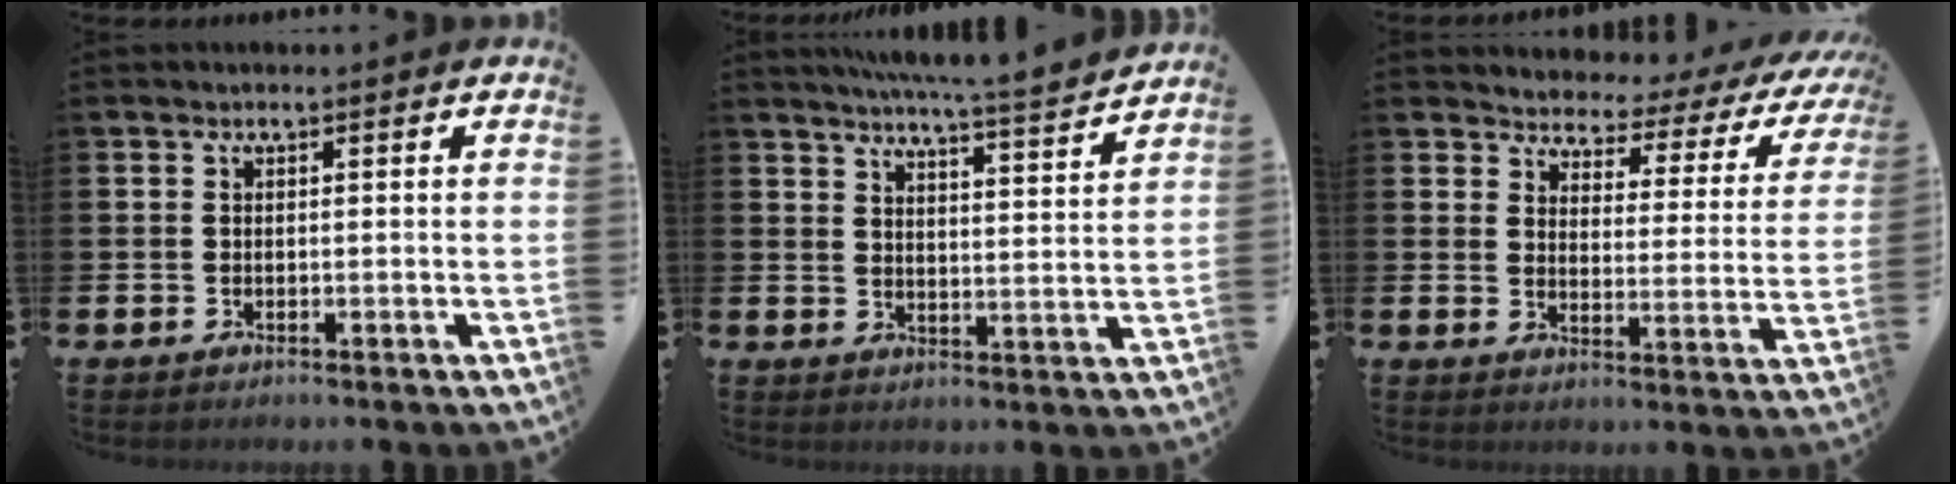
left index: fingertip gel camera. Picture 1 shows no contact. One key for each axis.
{"total": 6.6, "fx": 6.3, "fy": -0.7, "fz": 1.8, "tx": -0.051, "ty": -0.038, "tz": 0.112}
{"total": 3.0, "fx": 2.6, "fy": 1.4, "fz": 0.4, "tx": -0.020, "ty": -0.034, "tz": 0.033}